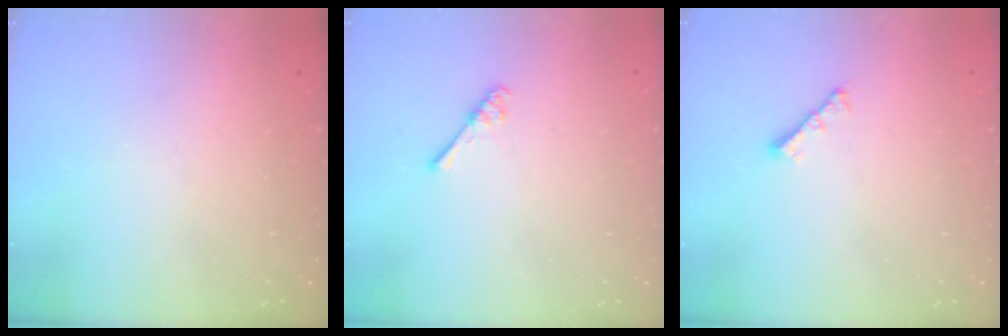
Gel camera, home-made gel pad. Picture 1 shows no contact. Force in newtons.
{"total": 3.2, "press": 3.1, "slide": 0.5}
{"total": 2.8, "press": 2.7, "slide": 0.6}